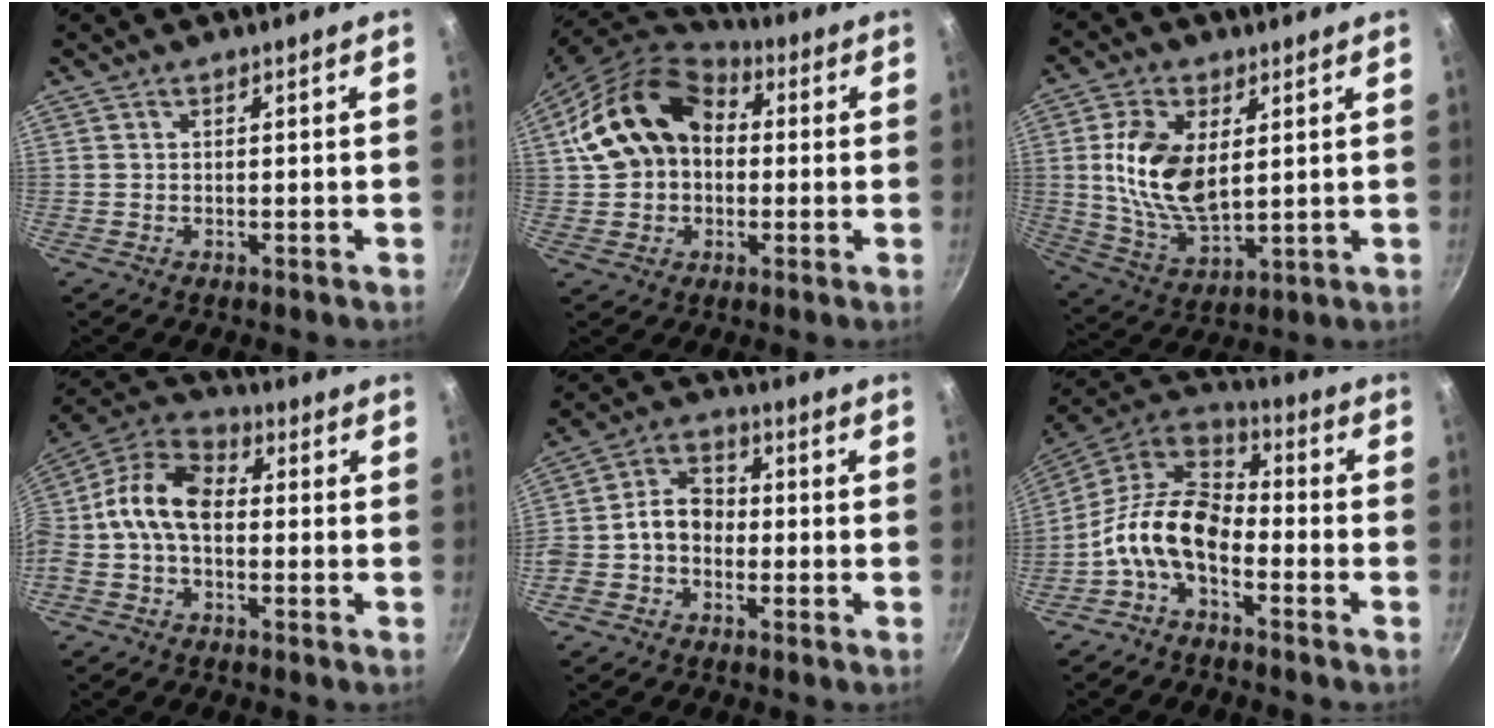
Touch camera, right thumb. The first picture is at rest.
{"total": 17.8, "force": [2.5, 13.5, 11.3], "torque": [-0.188, 0.036, 0.035]}
{"total": 13.8, "force": [2.7, 7.6, 11.2], "torque": [-0.207, -0.016, 0.059]}
{"total": 11.7, "force": [-0.5, 7.8, 8.7], "torque": [-0.145, 0.042, -0.032]}
{"total": 7.7, "force": [-1.7, 6.0, 4.5], "torque": [-0.052, 0.032, -0.045]}
{"total": 13.0, "force": [-4.7, 7.5, 9.5], "torque": [-0.171, 0.058, -0.115]}